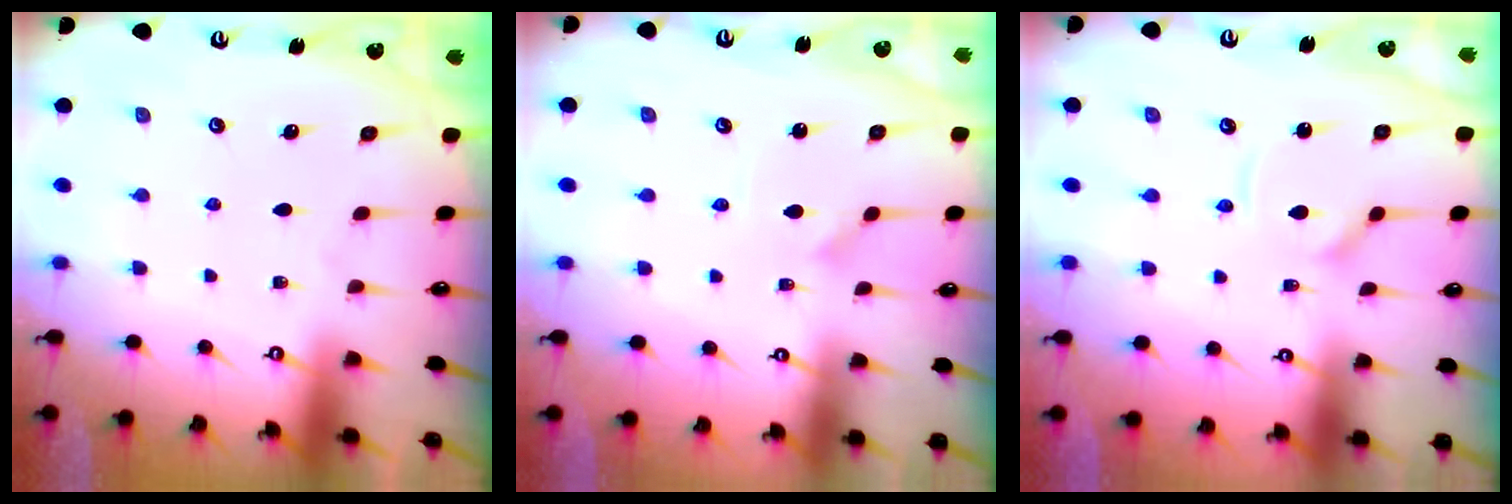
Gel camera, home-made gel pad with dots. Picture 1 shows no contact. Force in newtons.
{"total": 2.3, "press": 2.3, "slide": 0.1}
{"total": 4.7, "press": 4.6, "slide": 0.5}